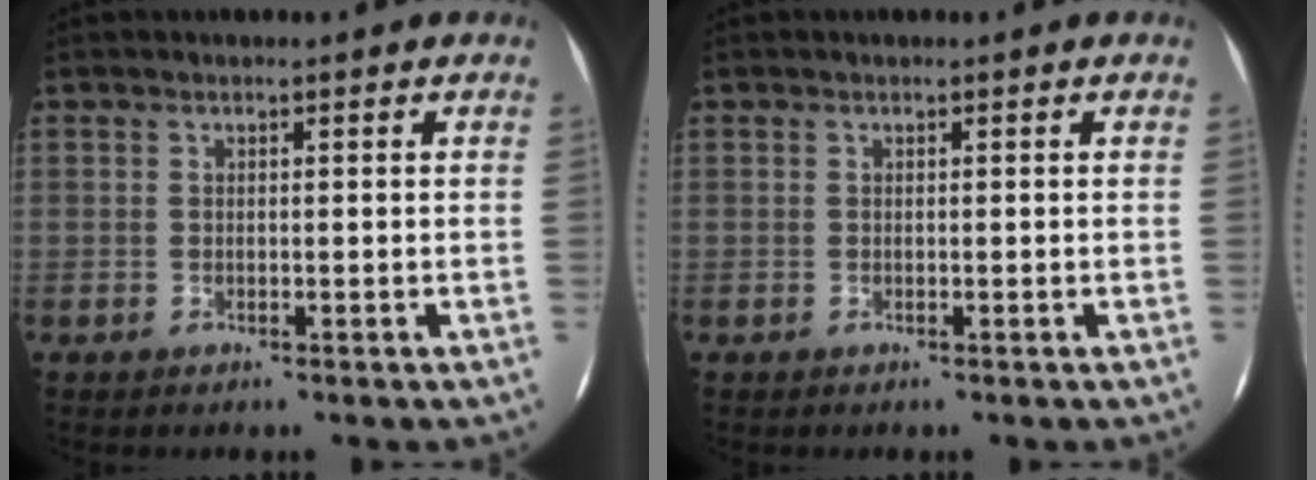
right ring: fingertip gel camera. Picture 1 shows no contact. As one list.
[{"total": 0.0}]